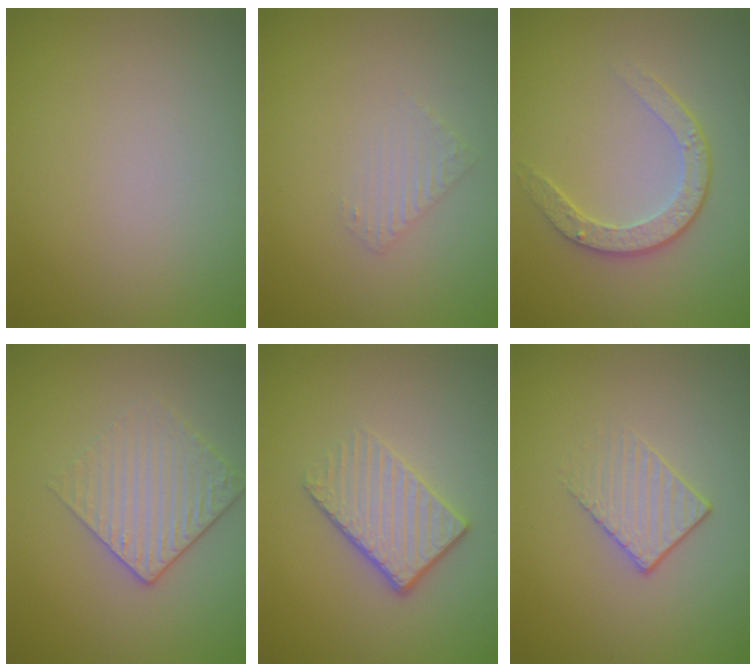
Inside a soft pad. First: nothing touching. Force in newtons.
{"total": 1.3, "press": 1.3, "slide": 0.3}
{"total": 2.6, "press": 2.0, "slide": 1.7}
{"total": 3.0, "press": 2.6, "slide": 1.6}
{"total": 3.8, "press": 2.8, "slide": 2.5}
{"total": 1.6, "press": 1.1, "slide": 1.1}